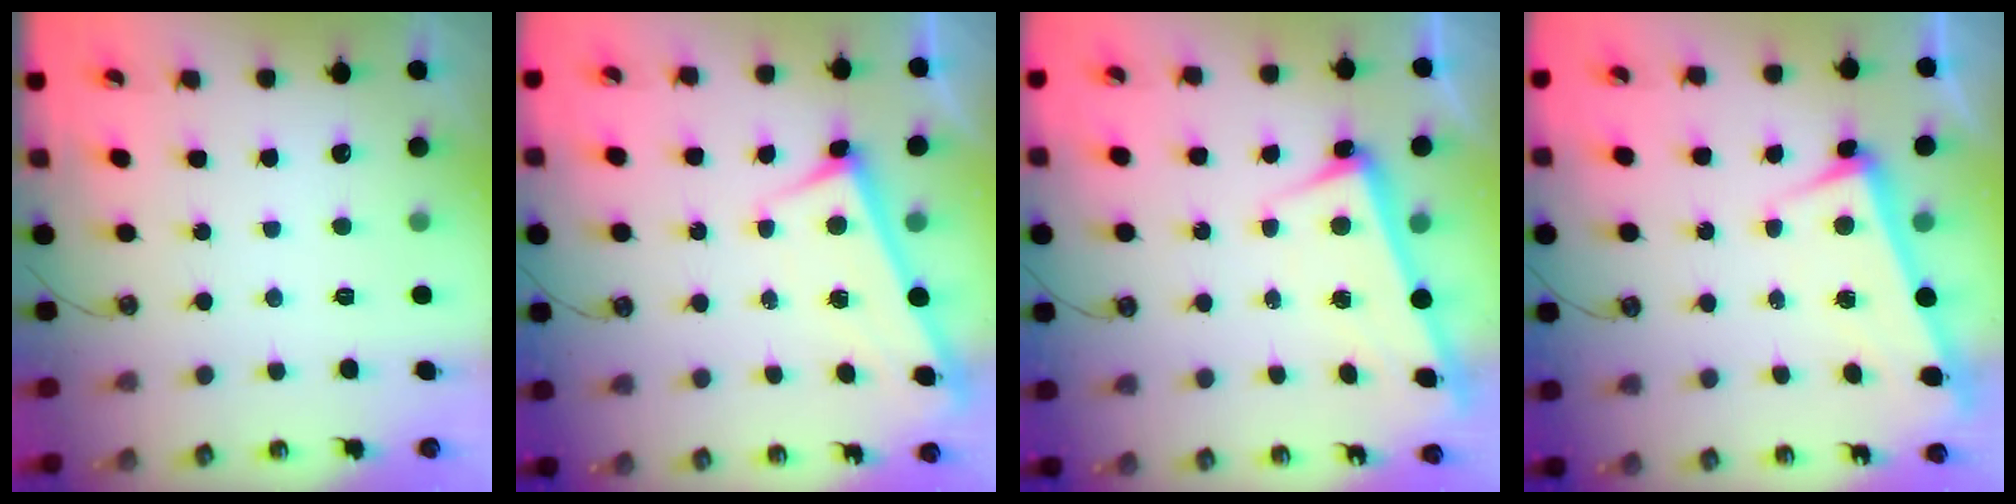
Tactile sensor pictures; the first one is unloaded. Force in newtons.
{"total": 3.0, "press": 3.0, "slide": 0.2}
{"total": 2.6, "press": 2.3, "slide": 1.1}
{"total": 3.3, "press": 3.1, "slide": 0.9}